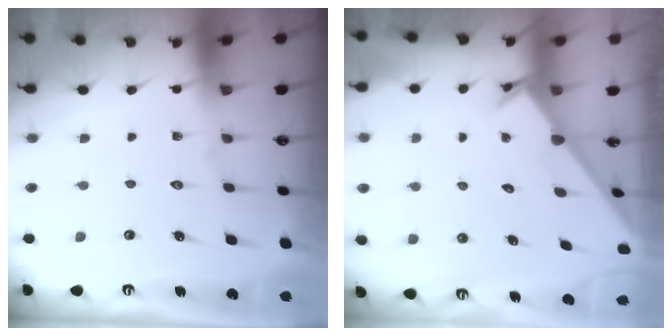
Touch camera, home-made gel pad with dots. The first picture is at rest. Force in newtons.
{"total": 1.7, "press": 1.7, "slide": 0.1}